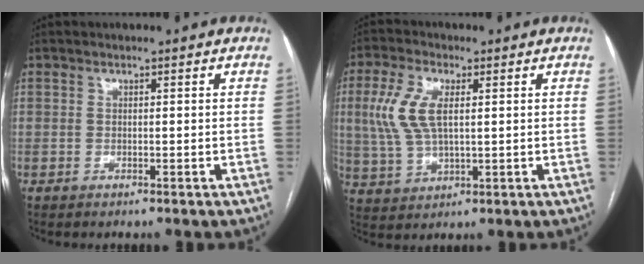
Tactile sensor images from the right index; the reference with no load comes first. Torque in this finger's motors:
{"motor_torque": [1.64, 0.50, 0.86, 0.21]}